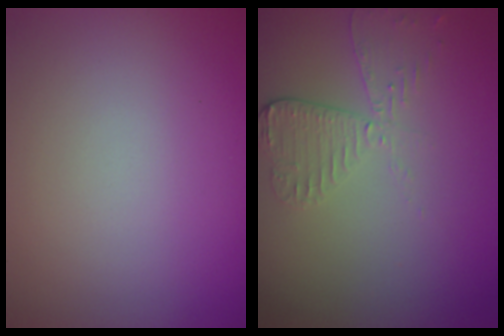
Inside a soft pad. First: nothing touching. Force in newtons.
{"total": 2.7, "press": 2.4, "slide": 1.2}